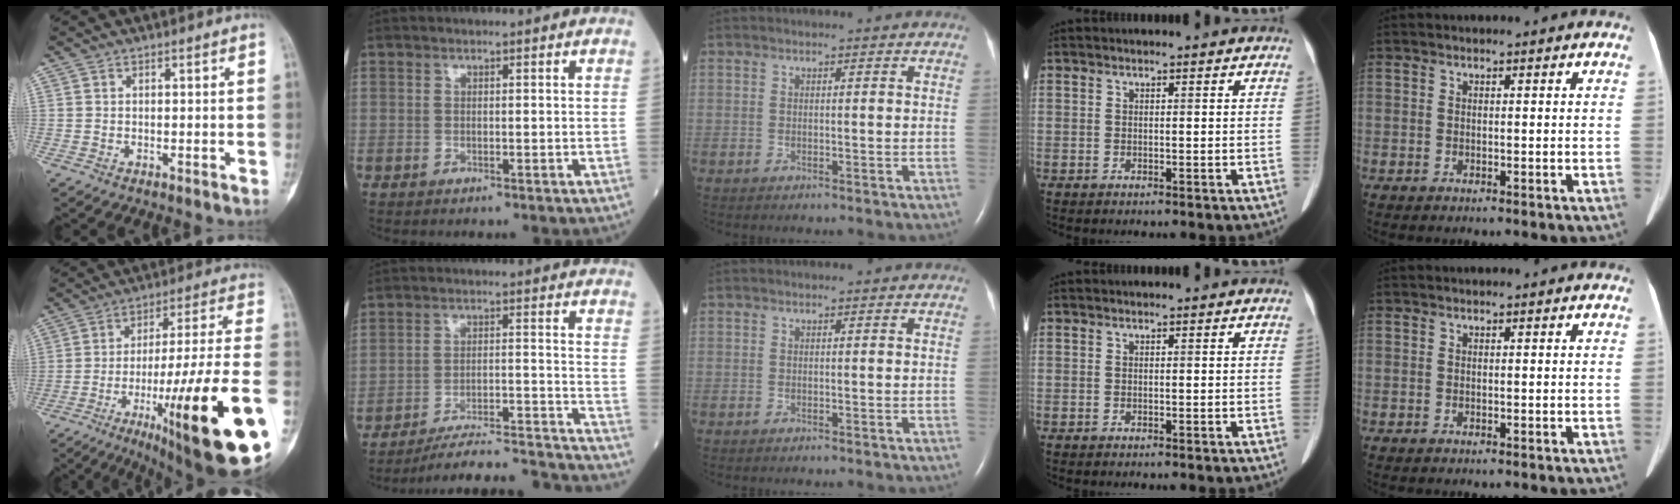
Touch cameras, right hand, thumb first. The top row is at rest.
{"thumb": {"total": 29.7, "force": [-12.0, 4.5, 26.9], "torque": [-0.350, 0.042, -0.173]}, "index": {"total": 21.1, "force": [-20.4, -0.3, 5.4], "torque": [-0.047, 0.001, -0.283]}}